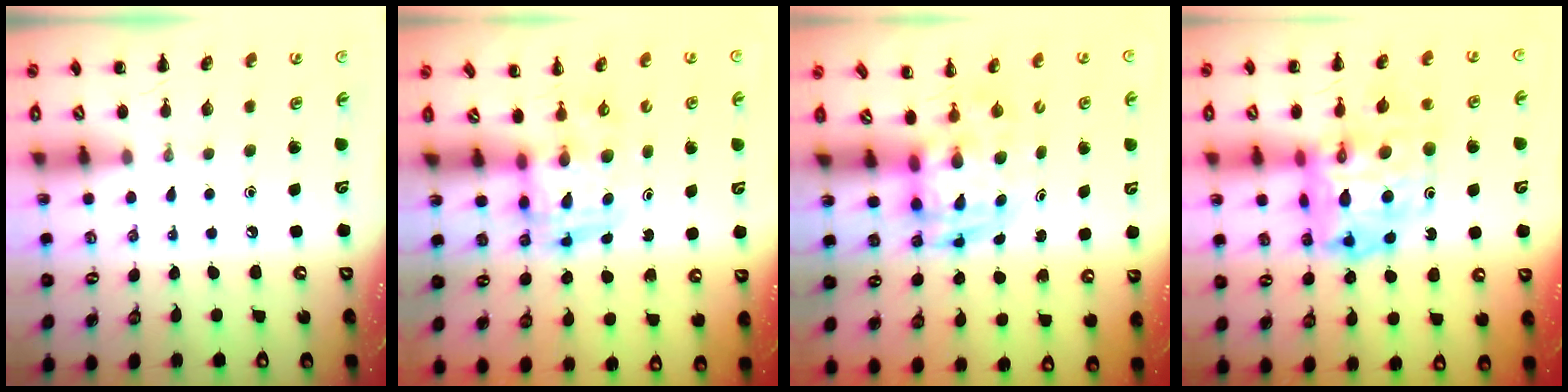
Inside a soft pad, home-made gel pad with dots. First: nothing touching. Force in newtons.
{"total": 3.6, "press": 3.5, "slide": 0.6}
{"total": 3.8, "press": 3.7, "slide": 0.7}
{"total": 17.2, "press": 16.4, "slide": 5.1}